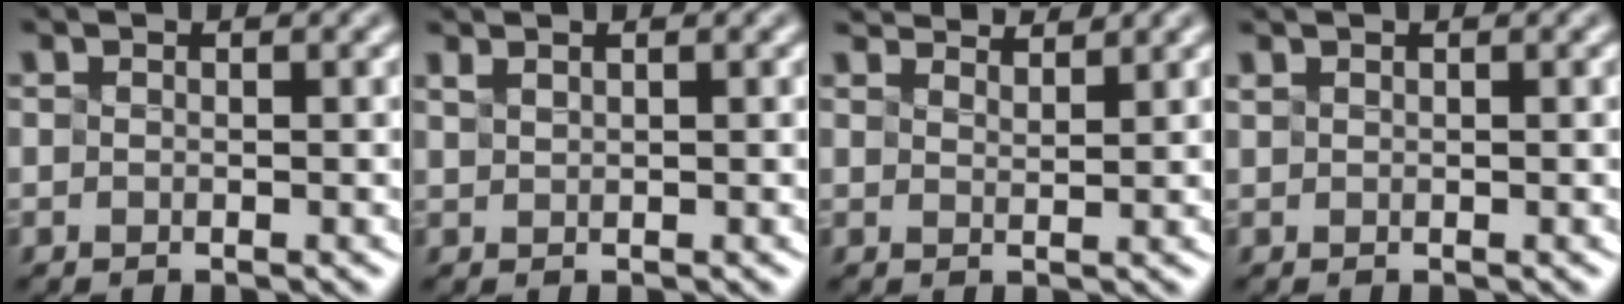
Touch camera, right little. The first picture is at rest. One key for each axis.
{"total": 1.9, "fx": 1.6, "fy": 0.7, "fz": 0.8, "tx": -0.014, "ty": 0.023, "tz": 0.030}
{"total": 3.8, "fx": 3.7, "fy": 0.3, "fz": 0.7, "tx": -0.001, "ty": 0.024, "tz": 0.045}
{"total": 1.9, "fx": 1.2, "fy": 0.9, "fz": 1.0, "tx": -0.012, "ty": 0.022, "tz": 0.018}